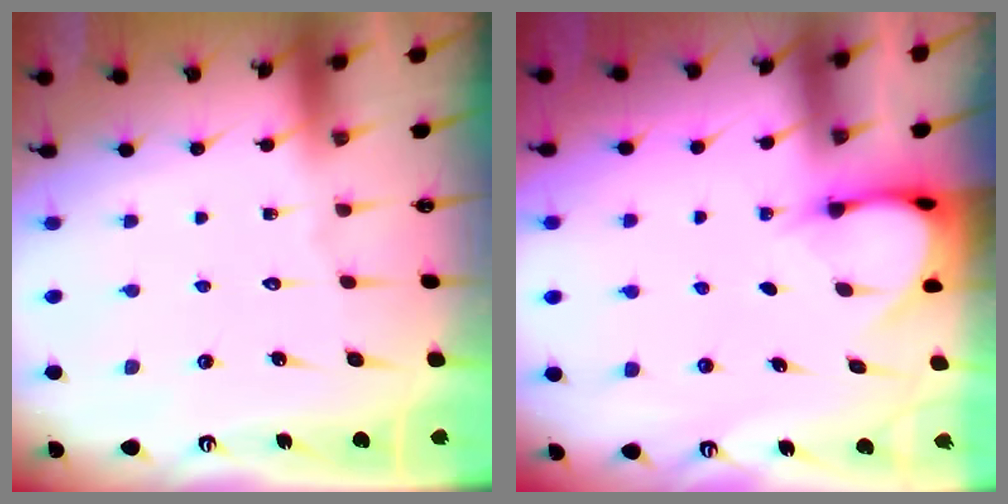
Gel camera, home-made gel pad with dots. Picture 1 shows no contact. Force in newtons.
{"total": 4.0, "press": 3.9, "slide": 0.3}